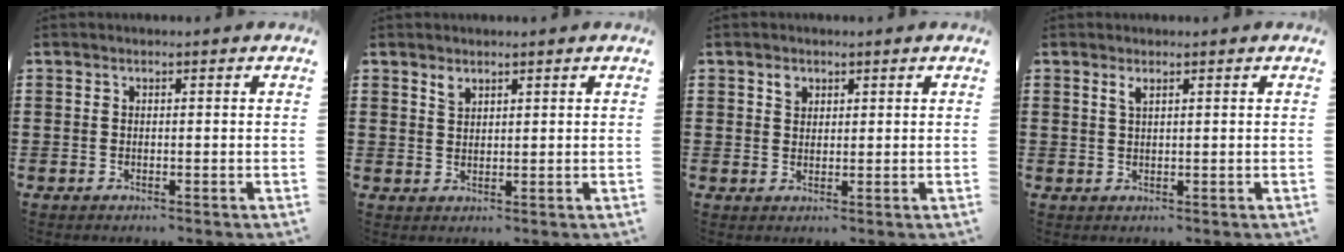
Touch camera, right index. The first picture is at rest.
{"total": 1.7, "force": [1.4, 0.8, 0.5], "torque": [-0.004, -0.001, 0.025]}
{"total": 1.7, "force": [1.1, 1.2, 0.5], "torque": [-0.006, 0.000, 0.020]}
{"total": 1.4, "force": [0.8, 0.3, 1.1], "torque": [-0.023, 0.003, 0.013]}